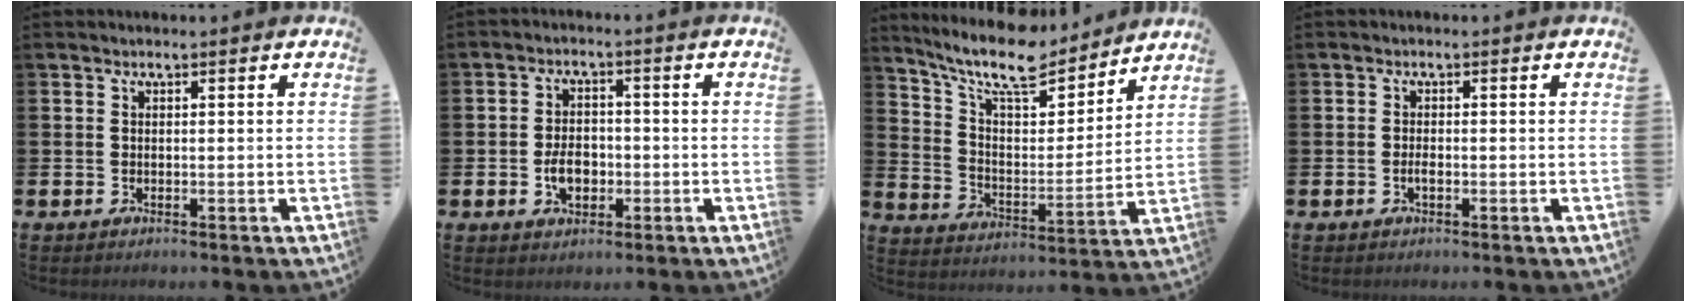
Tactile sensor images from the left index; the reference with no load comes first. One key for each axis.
{"total": 4.1, "fx": -1.1, "fy": 2.8, "fz": 2.8, "tx": -0.037, "ty": -0.002, "tz": -0.024}
{"total": 11.2, "fx": 9.7, "fy": 2.9, "fz": 4.8, "tx": -0.115, "ty": -0.063, "tz": 0.166}
{"total": 1.1, "fx": -0.4, "fy": 0.4, "fz": 0.9, "tx": -0.018, "ty": -0.001, "tz": -0.009}